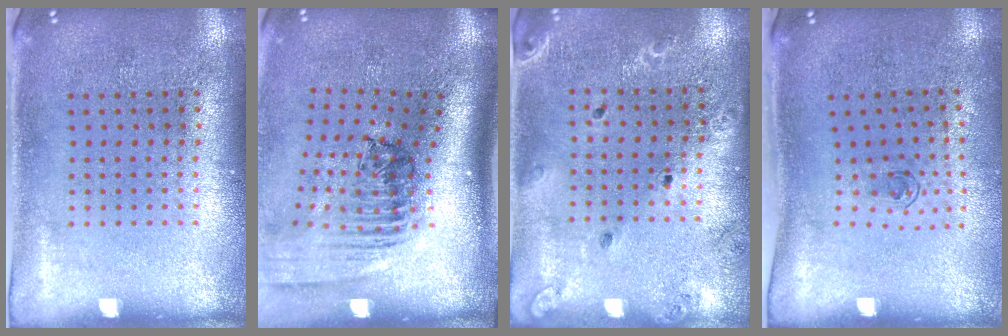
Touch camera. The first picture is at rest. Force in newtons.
{"total": 2.6, "press": 1.8, "slide": 1.8}
{"total": 1.4, "press": 1.4, "slide": 0.1}
{"total": 0.6, "press": 0.3, "slide": 0.6}